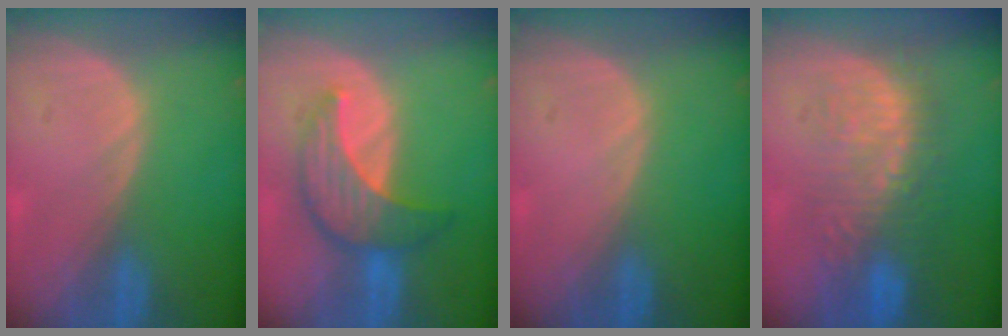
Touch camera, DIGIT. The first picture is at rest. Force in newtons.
{"total": 7.5, "press": 7.4, "slide": 1.2}
{"total": 0.0}
{"total": 9.4, "press": 9.0, "slide": 2.7}